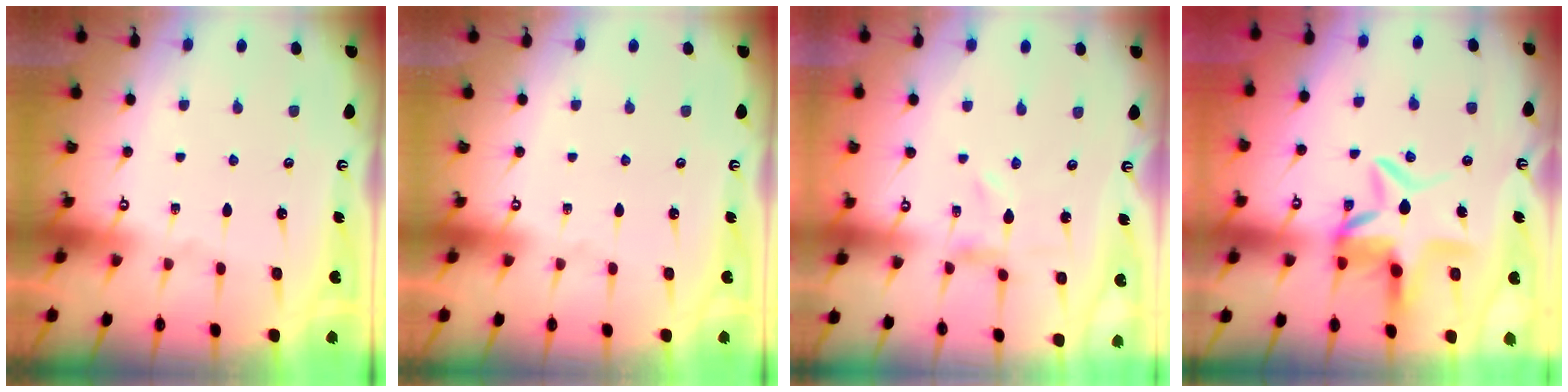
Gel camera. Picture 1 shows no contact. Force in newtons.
{"total": 0.0}
{"total": 0.0}
{"total": 8.9, "press": 8.3, "slide": 3.0}